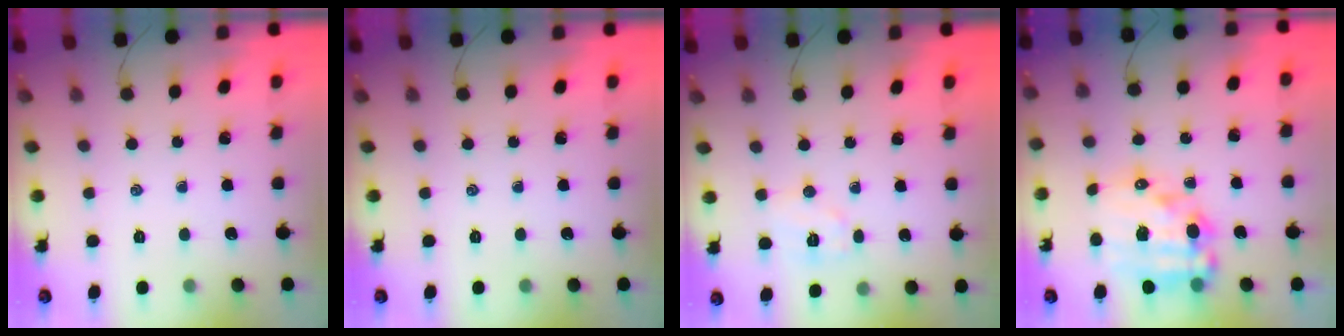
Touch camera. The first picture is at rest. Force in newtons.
{"total": 0.0}
{"total": 6.0, "press": 5.9, "slide": 1.2}
{"total": 16.7, "press": 16.3, "slide": 3.5}